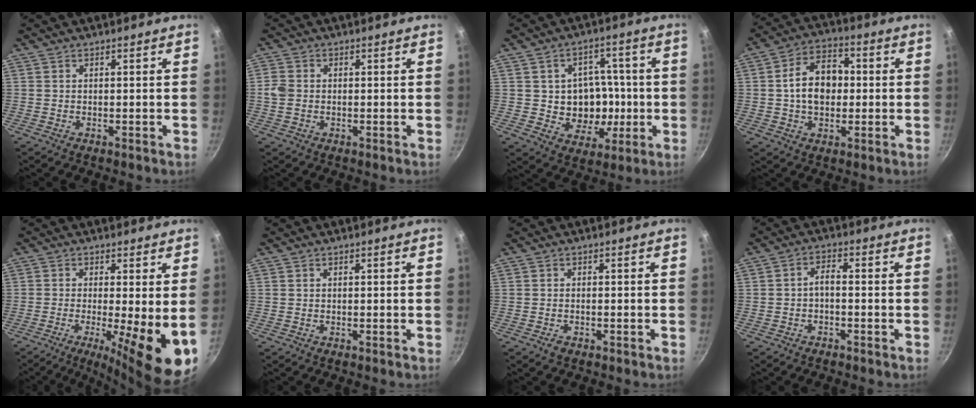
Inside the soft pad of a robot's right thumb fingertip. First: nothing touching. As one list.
[{"total": 3.4, "force": [-0.3, 2.8, 2.0], "torque": [-0.037, 0.009, -0.007]}, {"total": 12.2, "force": [-0.9, 10.4, 6.3], "torque": [-0.042, 0.012, -0.002]}, {"total": 11.4, "force": [0.3, 8.1, 7.9], "torque": [-0.100, 0.023, -0.005]}, {"total": 12.4, "force": [-2.5, 2.4, 11.9], "torque": [-0.173, -0.014, -0.035]}, {"total": 0.0}, {"total": 1.2, "force": [-0.8, 0.5, 0.7], "torque": [-0.021, 0.006, -0.014]}, {"total": 2.6, "force": [-1.2, 1.1, 2.0], "torque": [-0.037, 0.022, -0.024]}]